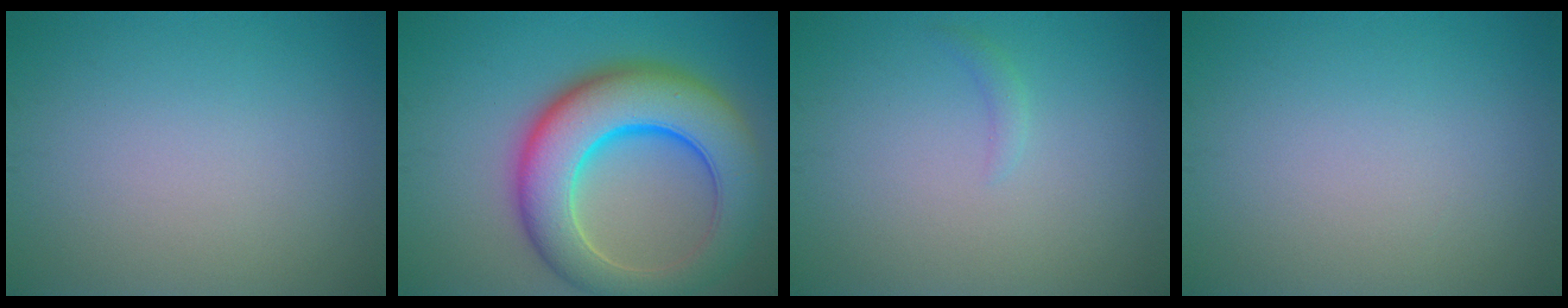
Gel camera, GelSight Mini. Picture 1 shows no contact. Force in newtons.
{"total": 10.9, "press": 10.9, "slide": 0.2}
{"total": 0.8, "press": 0.8, "slide": 0.1}
{"total": 0.0}